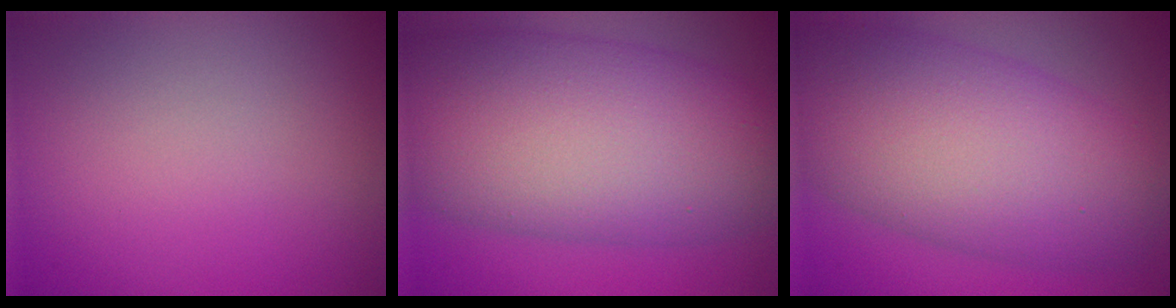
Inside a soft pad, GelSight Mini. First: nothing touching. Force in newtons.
{"total": 13.8, "press": 13.8, "slide": 0.2}
{"total": 12.0, "press": 11.9, "slide": 0.6}